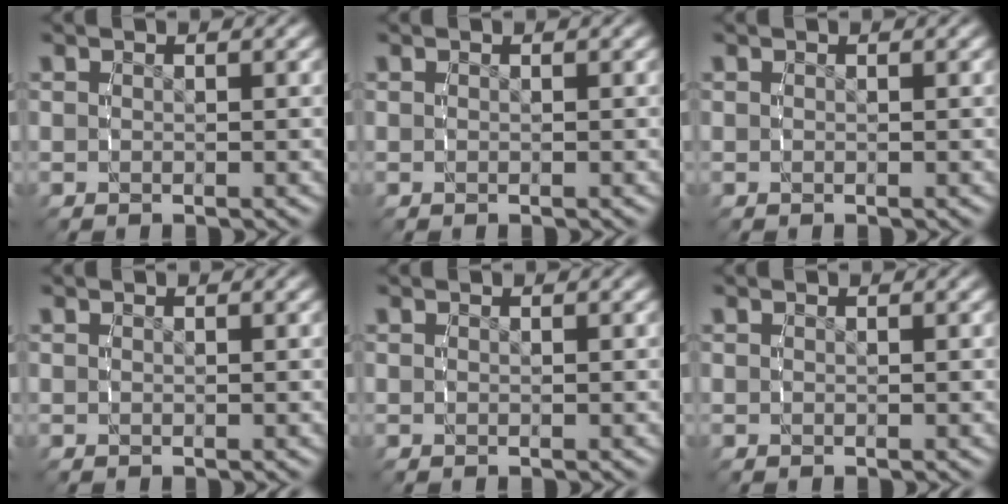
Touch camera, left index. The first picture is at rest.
{"total": 0.0}
{"total": 0.0}
{"total": 0.0}
{"total": 0.0}
{"total": 0.0}